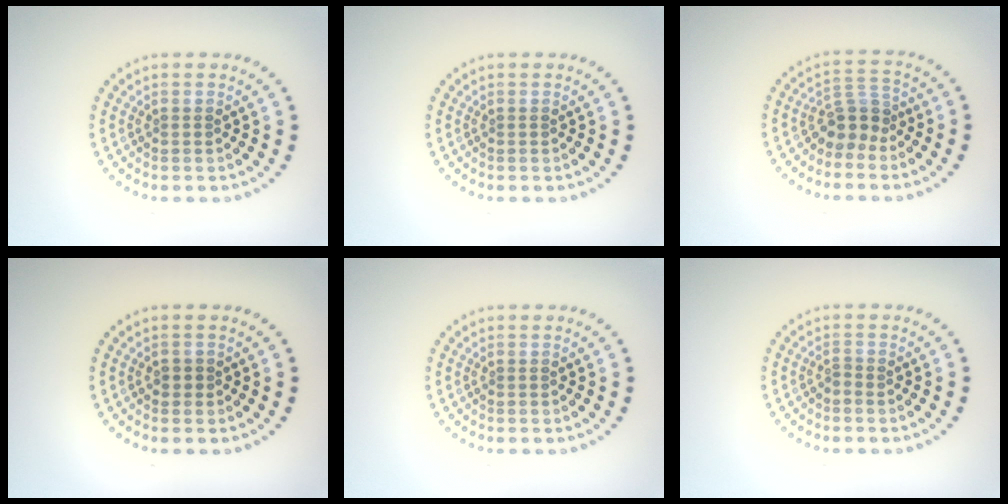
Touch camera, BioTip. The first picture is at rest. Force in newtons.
{"total": 0.0}
{"total": 3.0, "press": 2.8, "slide": 1.1}
{"total": 0.9, "press": 0.9, "slide": 0.2}
{"total": 0.0}
{"total": 0.6, "press": 0.2, "slide": 0.6}